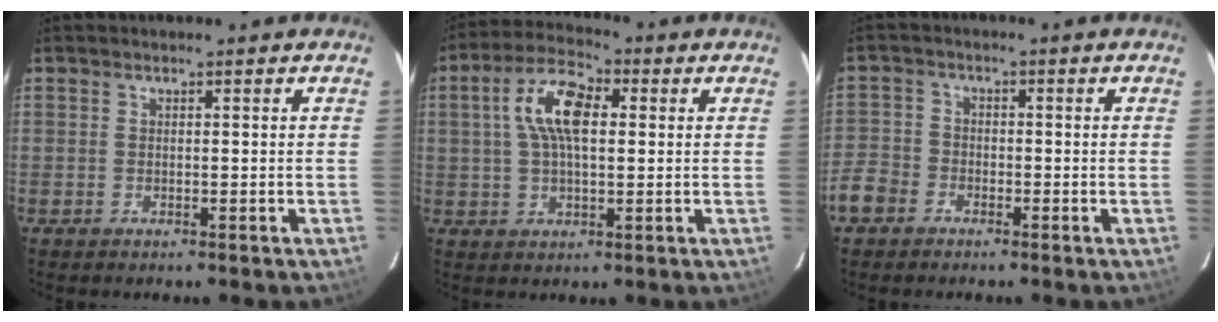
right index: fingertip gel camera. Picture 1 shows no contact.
{"total": 10.0, "force": [1.9, 4.5, 8.7], "torque": [-0.168, 0.024, 0.031]}
{"total": 6.6, "force": [-3.8, 5.1, 1.7], "torque": [-0.043, 0.019, -0.079]}